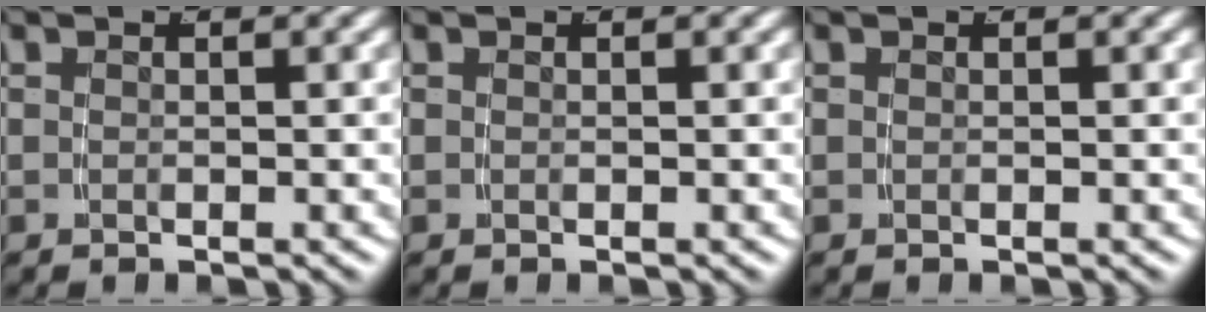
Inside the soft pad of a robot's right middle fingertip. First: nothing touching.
{"total": 0.0}
{"total": 0.0}